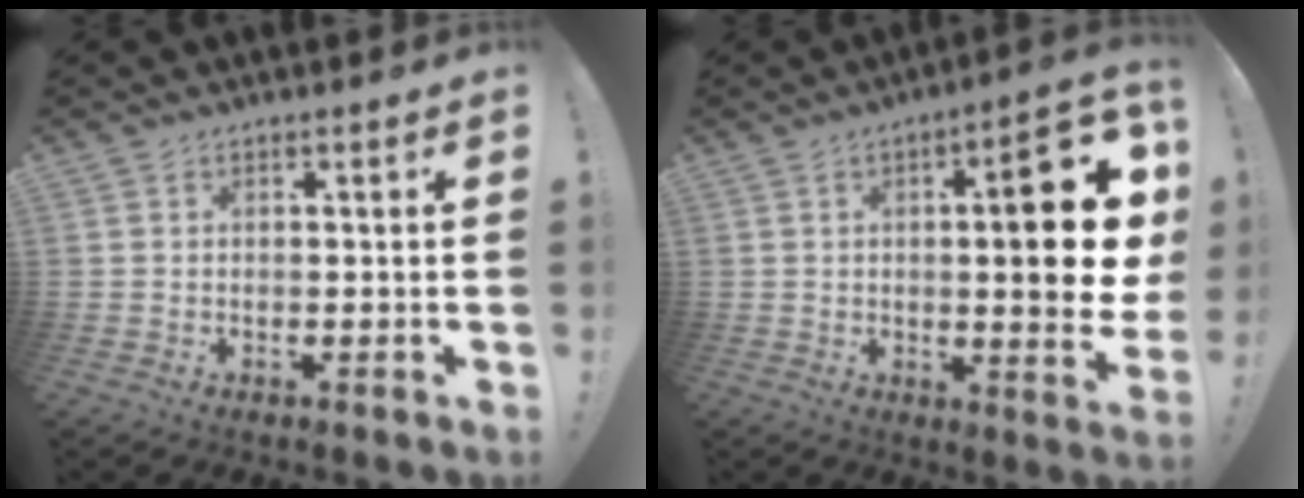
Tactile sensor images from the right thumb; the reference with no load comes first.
{"total": 17.0, "force": [2.4, 3.8, 16.4], "torque": [-0.205, -0.018, 0.024]}